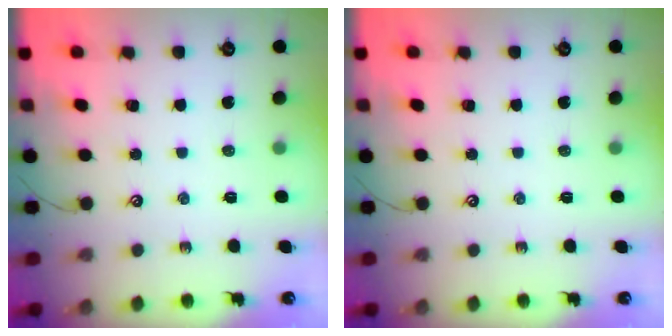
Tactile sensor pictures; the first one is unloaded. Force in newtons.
{"total": 0.0}